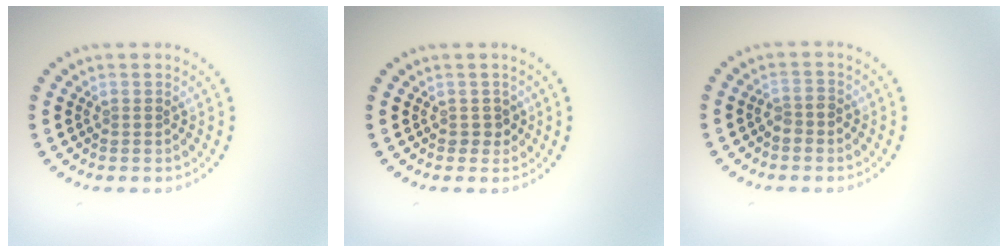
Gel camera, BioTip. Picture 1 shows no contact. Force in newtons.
{"total": 1.2, "press": 1.0, "slide": 0.6}
{"total": 1.4, "press": 1.2, "slide": 0.7}